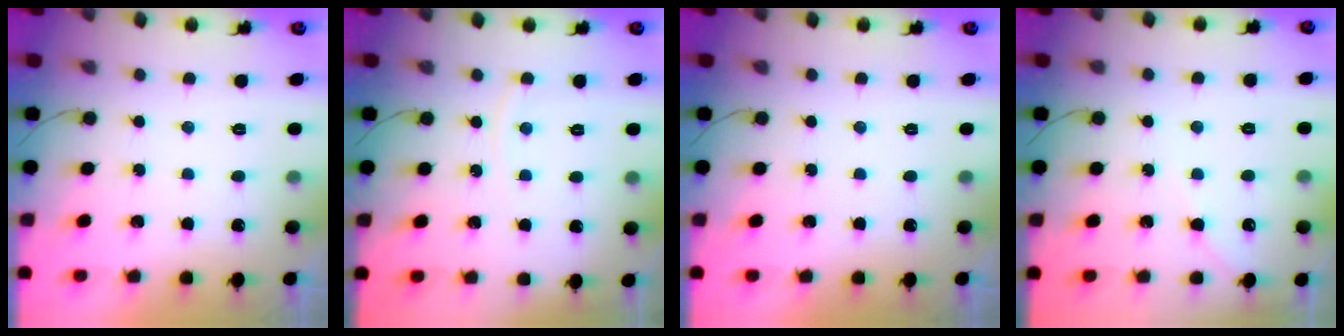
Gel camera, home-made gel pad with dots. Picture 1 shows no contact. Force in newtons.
{"total": 3.6, "press": 3.6, "slide": 0.5}
{"total": 0.0}
{"total": 4.2, "press": 4.1, "slide": 0.6}